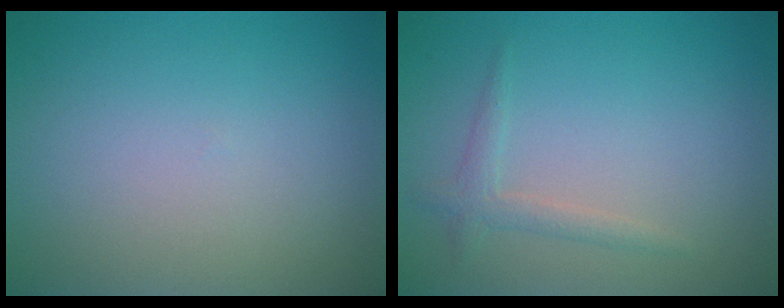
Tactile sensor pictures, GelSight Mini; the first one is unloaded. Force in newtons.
{"total": 1.5, "press": 1.5, "slide": 0.0}